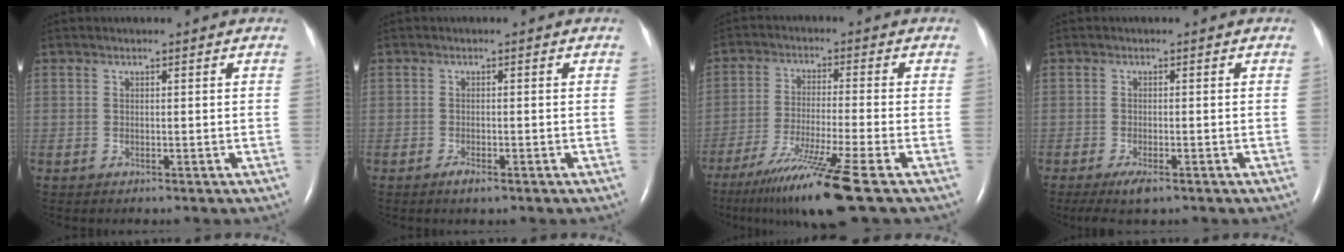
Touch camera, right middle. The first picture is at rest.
{"total": 1.4, "force": [-0.9, 0.3, 1.0], "torque": [-0.023, -0.003, -0.014]}
{"total": 12.4, "force": [-8.3, -1.8, 9.0], "torque": [-0.171, -0.047, -0.143]}
{"total": 3.4, "force": [-2.2, 0.8, 2.4], "torque": [-0.052, -0.009, -0.038]}